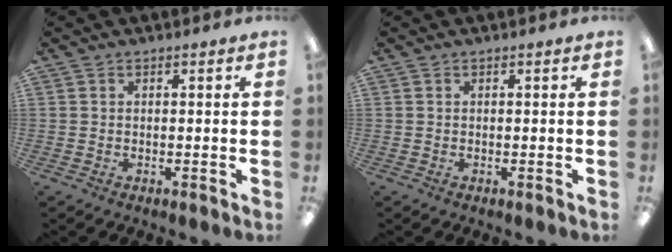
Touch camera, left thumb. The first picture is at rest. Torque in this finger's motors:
{"motor_torque": [0.00, 0.00, 0.05, -0.05, 0.00]}